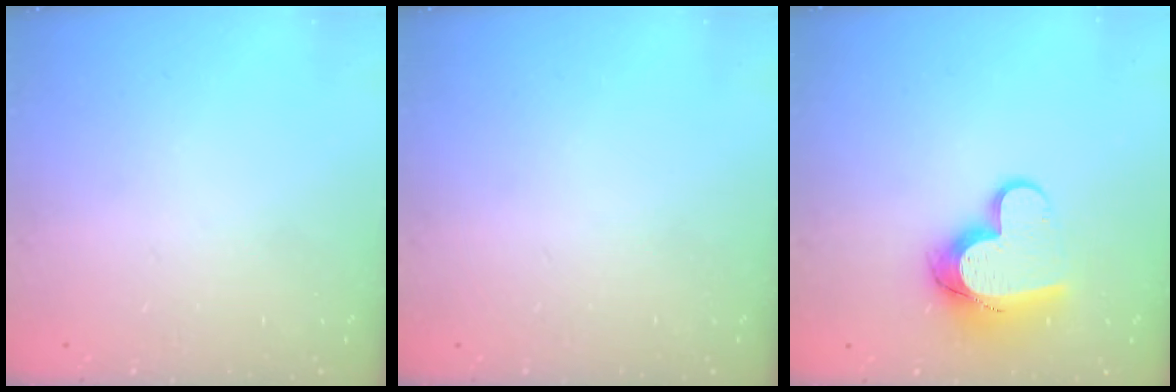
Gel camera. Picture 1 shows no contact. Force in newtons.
{"total": 0.0}
{"total": 12.7, "press": 12.7, "slide": 1.4}